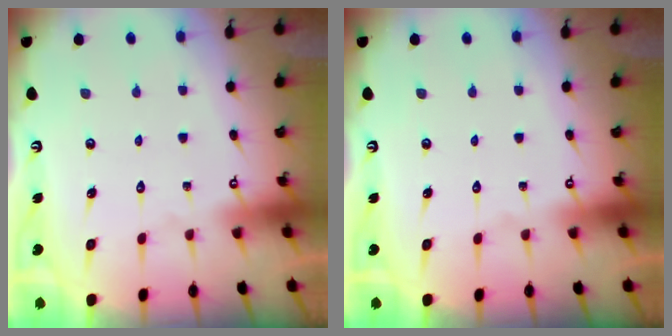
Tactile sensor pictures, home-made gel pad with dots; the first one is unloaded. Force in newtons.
{"total": 0.0}